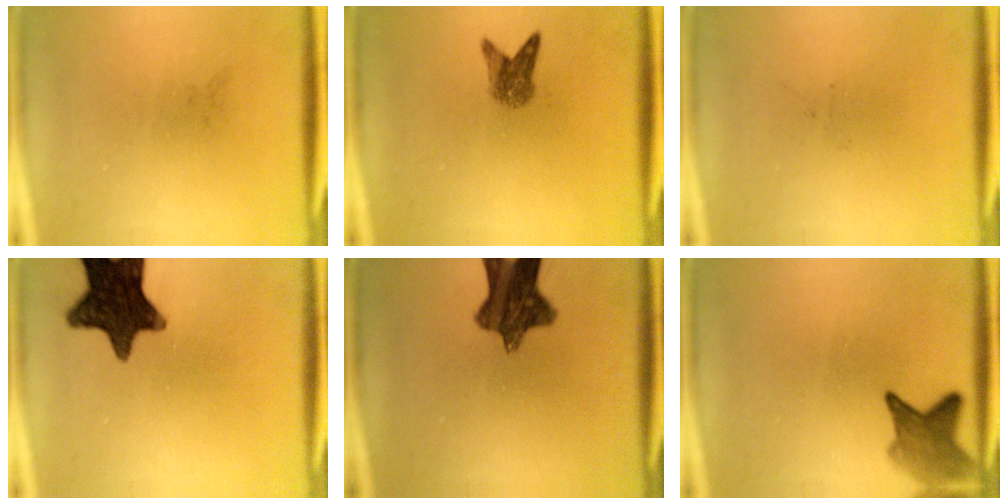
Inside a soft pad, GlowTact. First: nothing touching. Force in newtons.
{"total": 2.9}
{"total": 0.0}
{"total": 15.3}
{"total": 9.8}
{"total": 4.7}